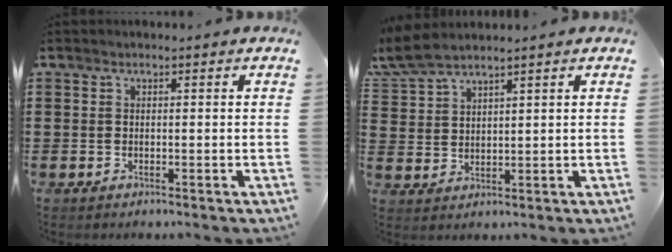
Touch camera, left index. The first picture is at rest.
{"total": 4.7, "force": [4.2, 0.8, 2.1], "torque": [-0.056, -0.004, 0.077]}